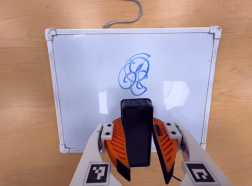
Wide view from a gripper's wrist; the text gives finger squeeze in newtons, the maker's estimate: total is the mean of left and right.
{"total": 11.0, "left": 10.3, "right": 11.8}